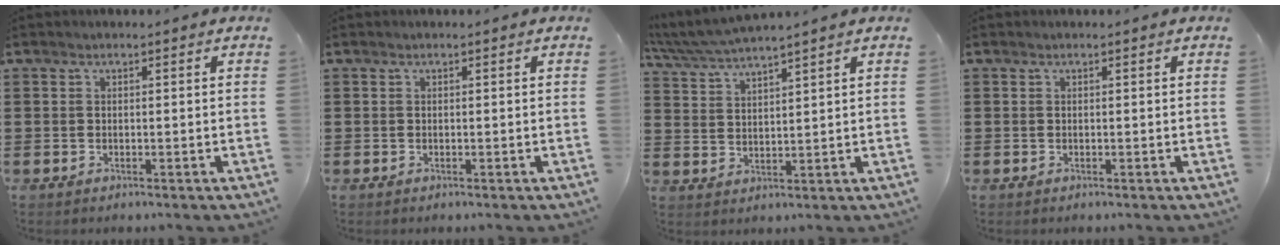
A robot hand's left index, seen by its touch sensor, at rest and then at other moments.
{"total": 0.0}
{"total": 4.0, "force": [3.8, -0.2, 1.4], "torque": [-0.041, -0.015, 0.066]}
{"total": 0.0}